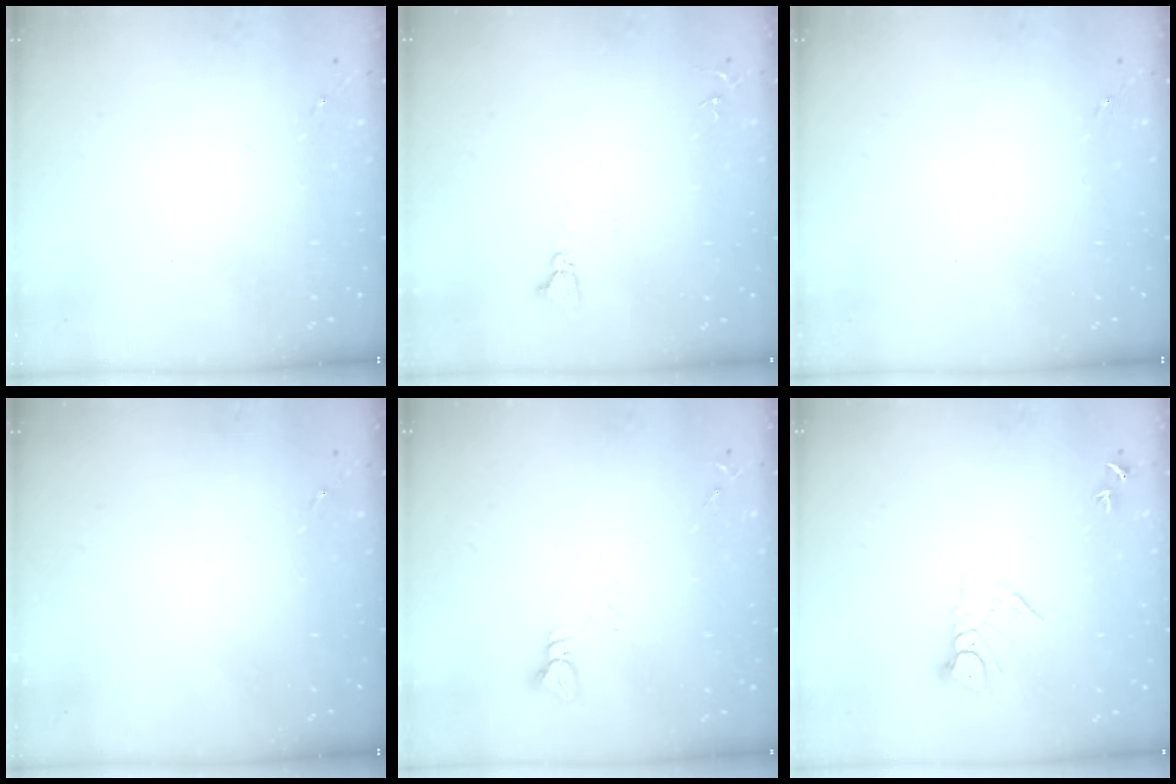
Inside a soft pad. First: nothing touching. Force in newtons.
{"total": 3.6, "press": 3.5, "slide": 0.3}
{"total": 0.0}
{"total": 0.0}
{"total": 3.9, "press": 3.9, "slide": 0.4}
{"total": 7.3, "press": 7.3, "slide": 0.7}